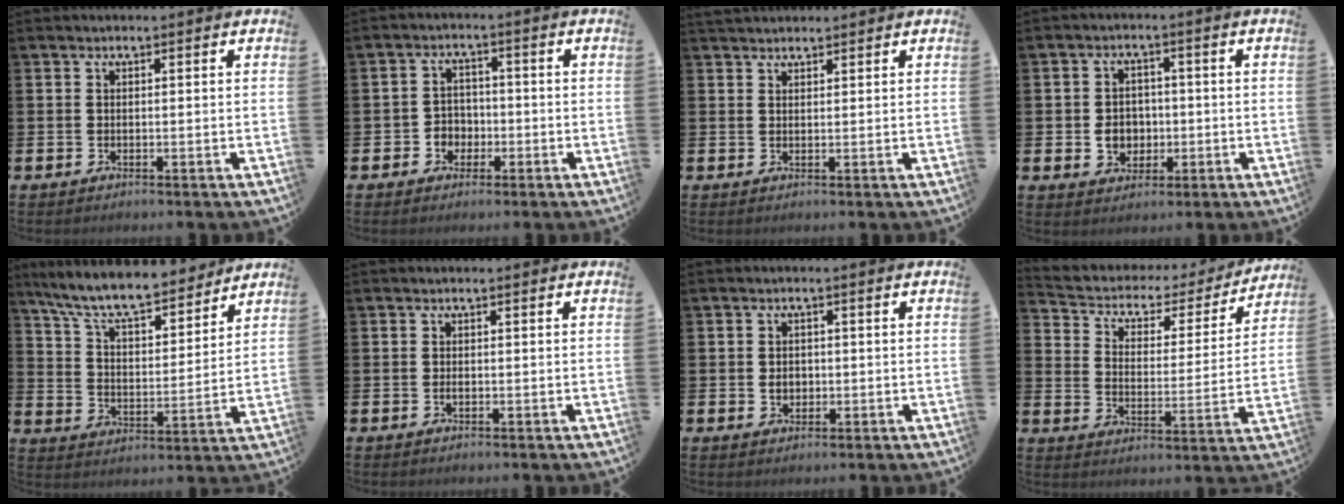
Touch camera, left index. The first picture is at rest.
{"total": 3.0, "force": [-1.2, 2.6, 0.7], "torque": [-0.021, 0.002, -0.031]}
{"total": 1.9, "force": [1.8, 0.6, 0.1], "torque": [0.002, -0.003, 0.032]}
{"total": 4.2, "force": [-0.6, 3.7, 1.8], "torque": [-0.027, 0.003, -0.018]}
{"total": 9.5, "force": [8.7, 2.0, 3.4], "torque": [-0.100, -0.058, 0.150]}
{"total": 0.7, "force": [-0.2, 0.3, 0.5], "torque": [-0.018, 0.003, -0.002]}
{"total": 2.0, "force": [-0.1, 1.7, 1.1], "torque": [-0.014, 0.005, -0.006]}
{"total": 4.2, "force": [3.3, 2.4, 1.2], "torque": [-0.050, -0.026, 0.045]}